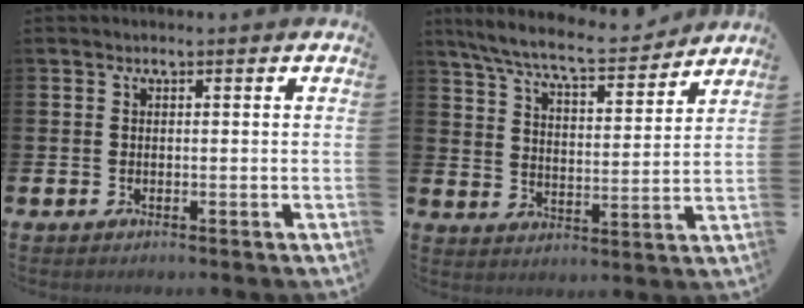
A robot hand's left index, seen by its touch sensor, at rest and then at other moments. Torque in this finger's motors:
{"motor_torque": [1.13, -1.01, 0.77, 0.19]}